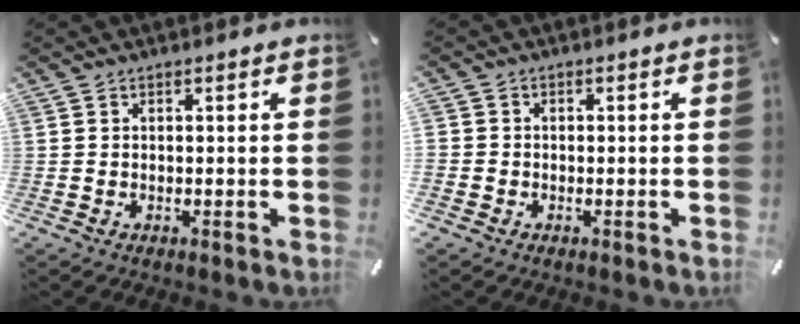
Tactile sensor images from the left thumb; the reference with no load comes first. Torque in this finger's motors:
{"motor_torque": [-1.01, 2.87, -1.32, 1.45, -0.29]}